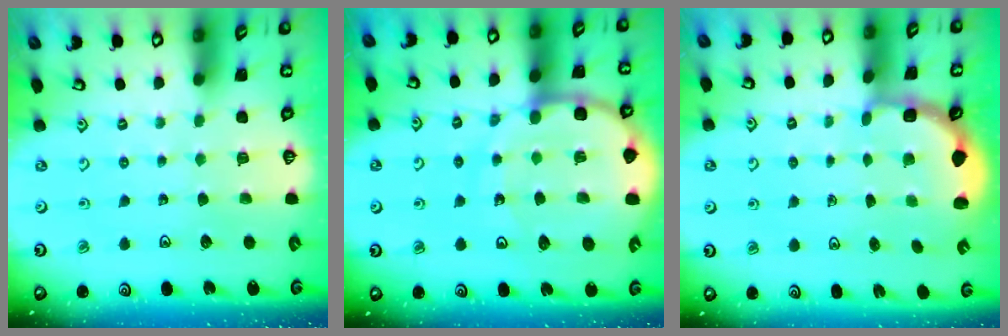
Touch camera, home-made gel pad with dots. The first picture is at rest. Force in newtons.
{"total": 16.2, "press": 16.1, "slide": 2.0}
{"total": 2.7, "press": 2.3, "slide": 1.4}